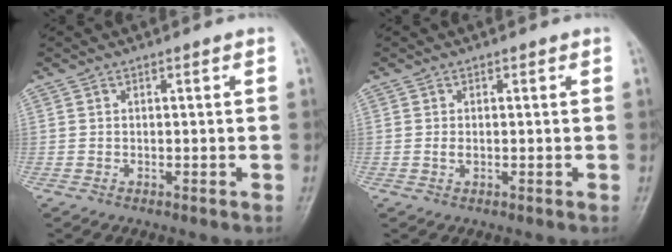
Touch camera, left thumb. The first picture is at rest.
{"total": 0.9, "force": [0.0, 0.6, 0.7], "torque": [-0.013, -0.001, -0.001]}